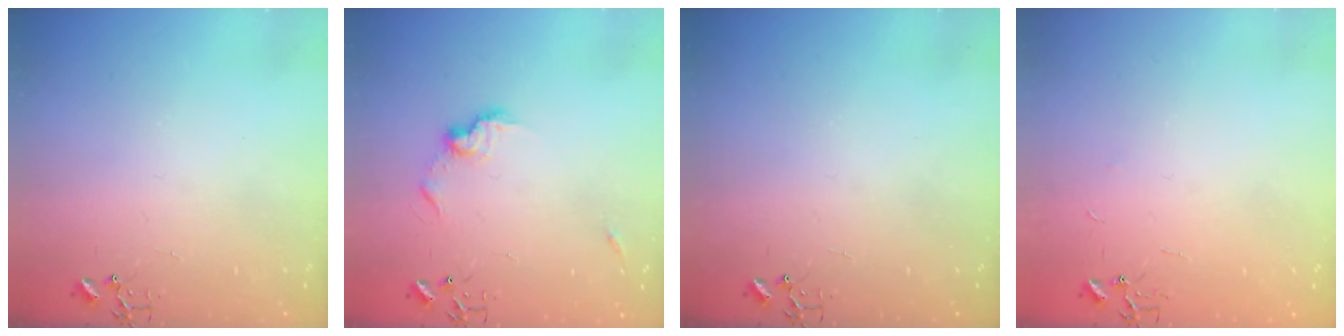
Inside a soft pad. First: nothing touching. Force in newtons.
{"total": 8.8, "press": 8.8, "slide": 0.4}
{"total": 0.0}
{"total": 2.4, "press": 2.4, "slide": 0.3}